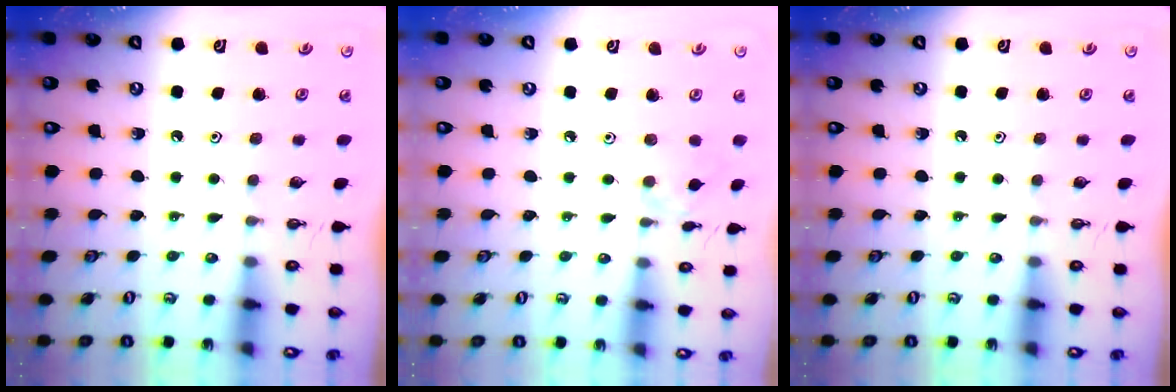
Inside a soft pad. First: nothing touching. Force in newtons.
{"total": 2.8, "press": 2.7, "slide": 0.6}
{"total": 0.0}